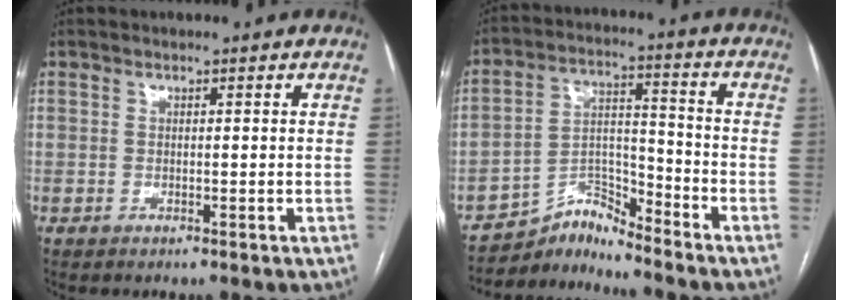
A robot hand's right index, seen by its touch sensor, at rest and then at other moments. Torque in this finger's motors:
{"motor_torque": [-0.80, -0.58, -0.61, -0.20]}